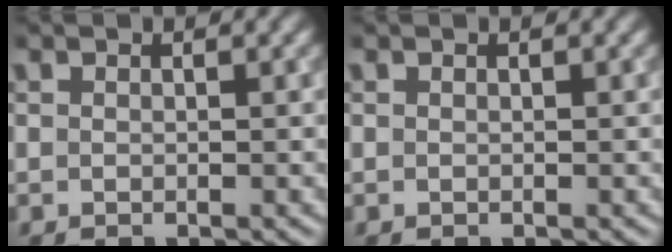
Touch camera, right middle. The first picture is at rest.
{"total": 0.0}